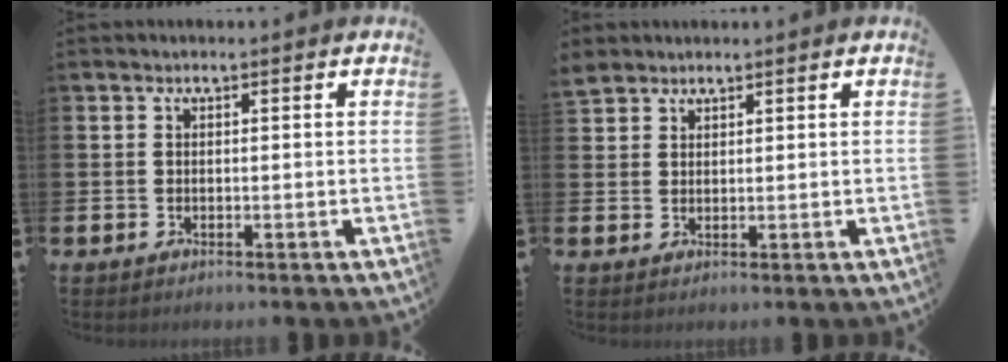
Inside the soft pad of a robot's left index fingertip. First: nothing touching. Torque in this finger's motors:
{"motor_torque": [0.90, -1.24, 0.94, 0.21]}